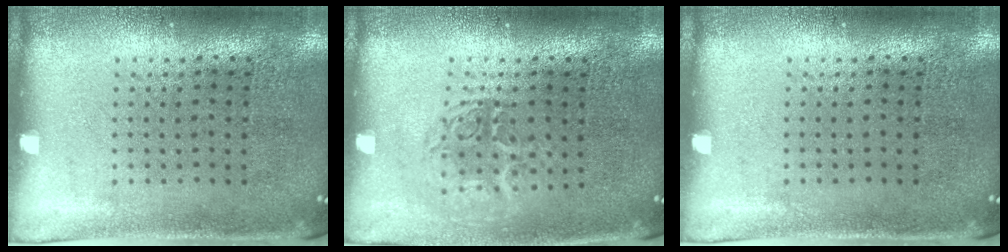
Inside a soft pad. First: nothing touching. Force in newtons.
{"total": 1.5, "press": 1.2, "slide": 0.8}
{"total": 0.0}